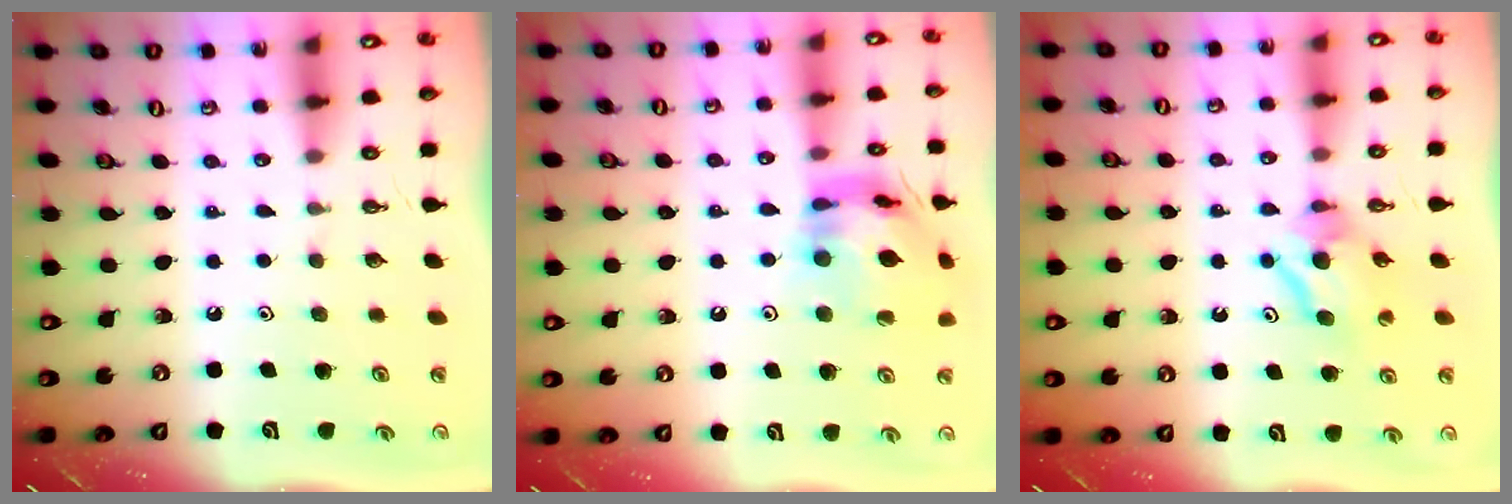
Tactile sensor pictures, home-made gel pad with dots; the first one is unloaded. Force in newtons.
{"total": 16.4, "press": 16.4, "slide": 1.3}
{"total": 7.5, "press": 7.5, "slide": 0.2}